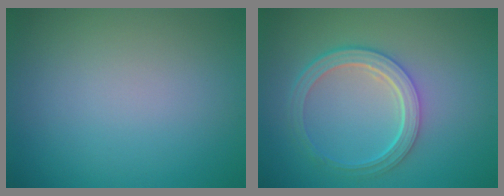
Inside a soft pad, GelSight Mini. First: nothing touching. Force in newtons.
{"total": 4.8, "press": 3.6, "slide": 3.1}